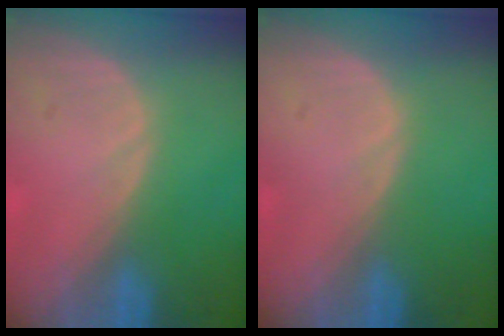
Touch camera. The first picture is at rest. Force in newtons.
{"total": 0.0}